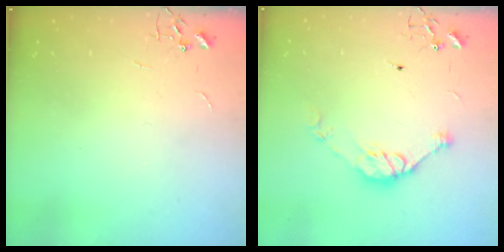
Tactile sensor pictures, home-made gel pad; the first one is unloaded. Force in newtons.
{"total": 9.6, "press": 9.6, "slide": 0.8}